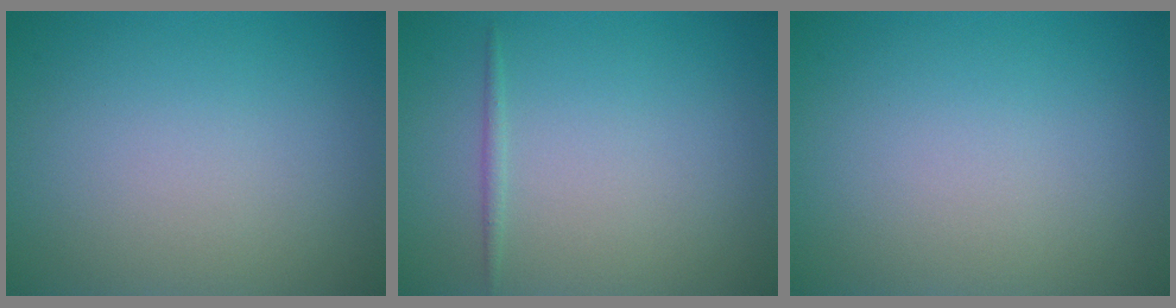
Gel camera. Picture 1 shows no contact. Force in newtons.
{"total": 0.6, "press": 0.6, "slide": 0.0}
{"total": 0.0}